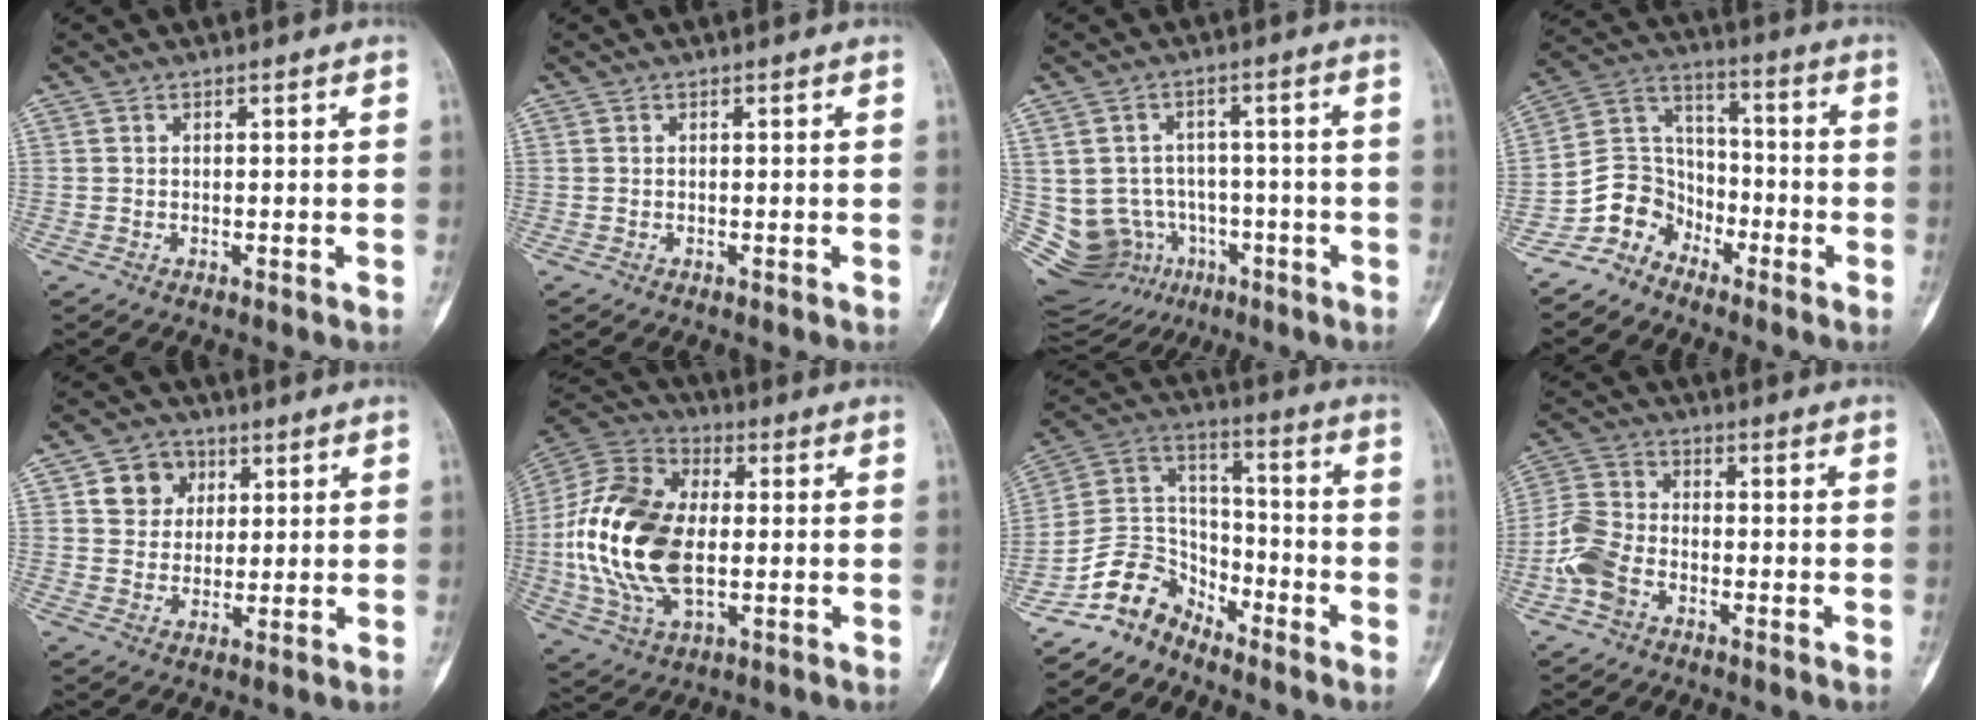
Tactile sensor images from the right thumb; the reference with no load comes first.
{"total": 0.0}
{"total": 14.8, "force": [-4.8, 13.2, 4.7], "torque": [-0.088, 0.063, -0.056]}
{"total": 9.8, "force": [-6.6, 7.1, 1.3], "torque": [0.007, 0.083, -0.138]}
{"total": 7.0, "force": [2.6, 6.1, 2.3], "torque": [-0.004, -0.004, 0.043]}
{"total": 22.0, "force": [-0.6, 13.1, 17.7], "torque": [-0.365, 0.005, -0.008]}
{"total": 10.4, "force": [-8.3, 6.0, 1.8], "torque": [-0.012, 0.096, -0.171]}
{"total": 7.7, "force": [-3.3, 5.0, 4.8], "torque": [-0.104, 0.020, -0.072]}